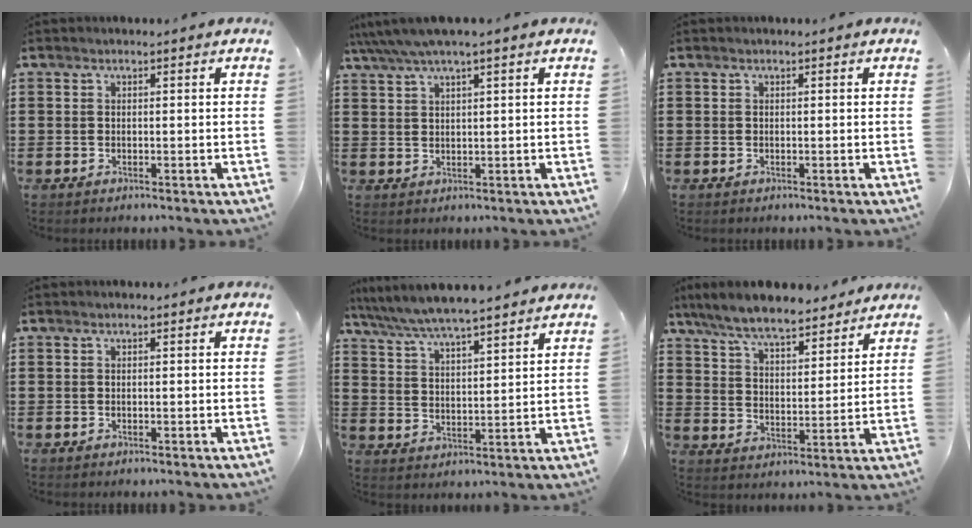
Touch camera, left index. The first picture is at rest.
{"total": 3.0, "force": [2.0, -0.1, 2.2], "torque": [-0.047, 0.000, 0.034]}
{"total": 0.0}
{"total": 0.0}
{"total": 5.9, "force": [5.6, -0.1, 1.8], "torque": [-0.058, -0.028, 0.096]}
{"total": 8.0, "force": [7.2, 1.2, 3.1], "torque": [-0.089, -0.029, 0.130]}